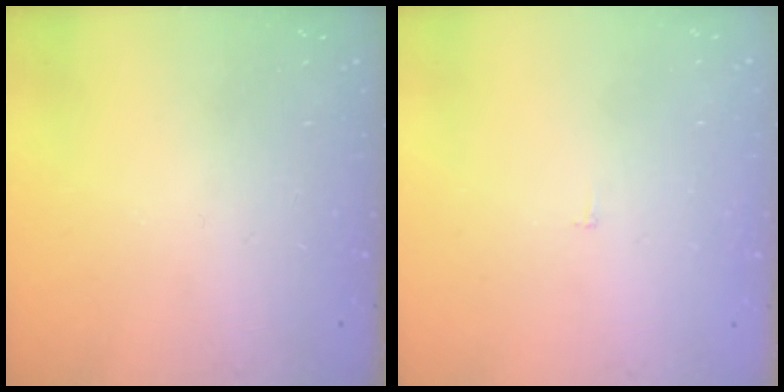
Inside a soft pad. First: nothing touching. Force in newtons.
{"total": 2.3, "press": 2.3, "slide": 0.2}